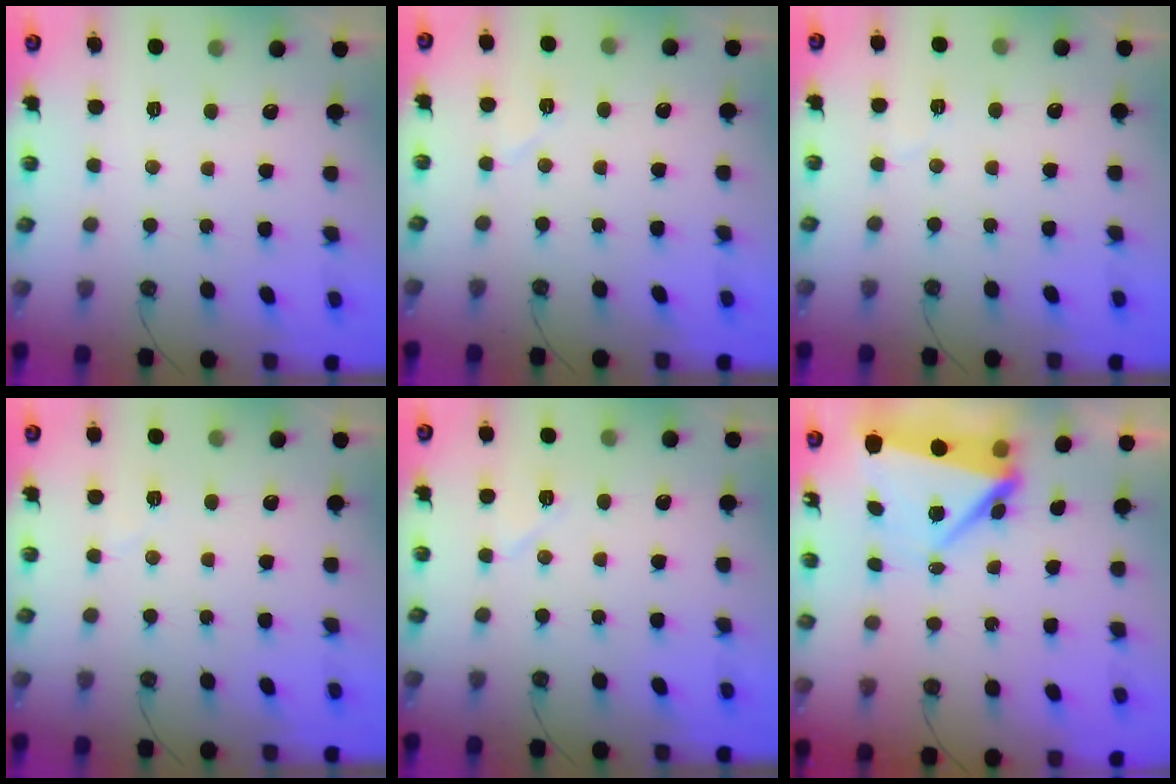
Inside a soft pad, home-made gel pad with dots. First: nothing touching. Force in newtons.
{"total": 5.8, "press": 5.2, "slide": 2.6}
{"total": 4.6, "press": 4.3, "slide": 1.8}
{"total": 4.1, "press": 3.1, "slide": 2.7}
{"total": 6.0, "press": 5.9, "slide": 1.1}
{"total": 7.5, "press": 7.4, "slide": 1.3}